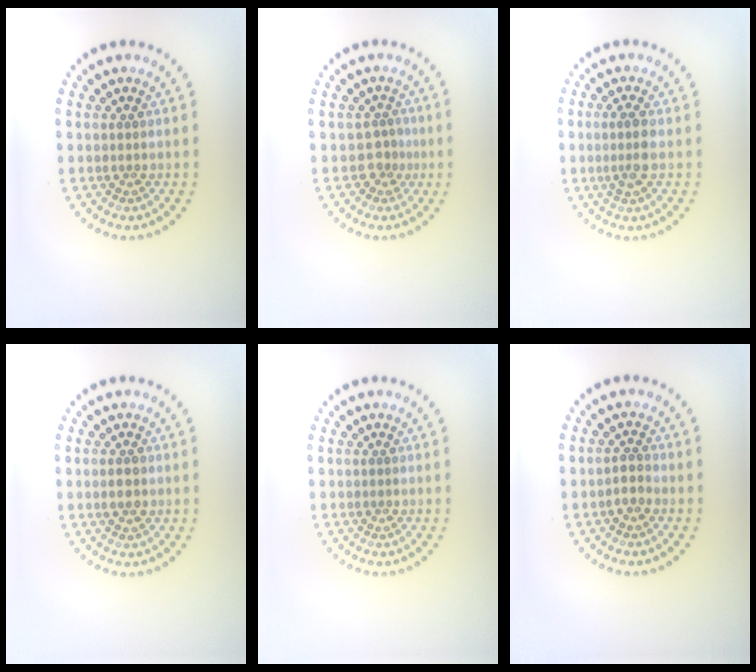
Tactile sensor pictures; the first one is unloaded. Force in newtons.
{"total": 1.7, "press": 1.2, "slide": 1.2}
{"total": 2.2, "press": 2.0, "slide": 0.9}
{"total": 1.2, "press": 1.2, "slide": 0.2}
{"total": 0.0}
{"total": 1.2, "press": 1.0, "slide": 0.7}